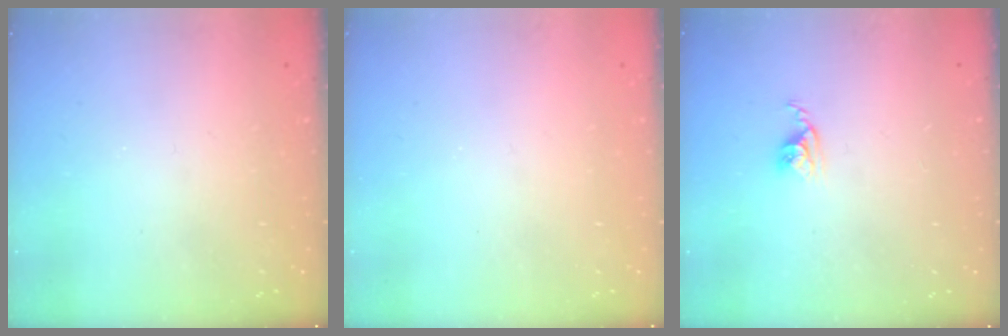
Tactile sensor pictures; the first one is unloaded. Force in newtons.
{"total": 0.0}
{"total": 3.8, "press": 3.7, "slide": 0.4}